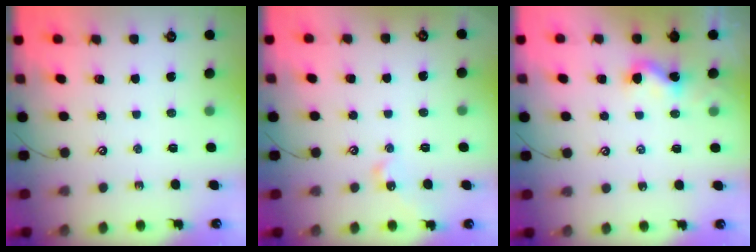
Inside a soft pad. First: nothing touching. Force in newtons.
{"total": 5.6, "press": 5.6, "slide": 0.6}
{"total": 3.6, "press": 3.6, "slide": 0.4}